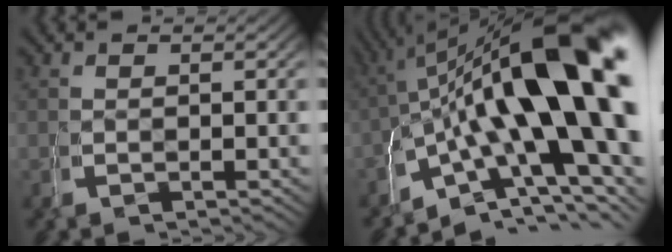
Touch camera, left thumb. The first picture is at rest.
{"total": 21.2, "force": [-0.4, 12.2, 17.3], "torque": [-0.255, -0.044, 0.012]}